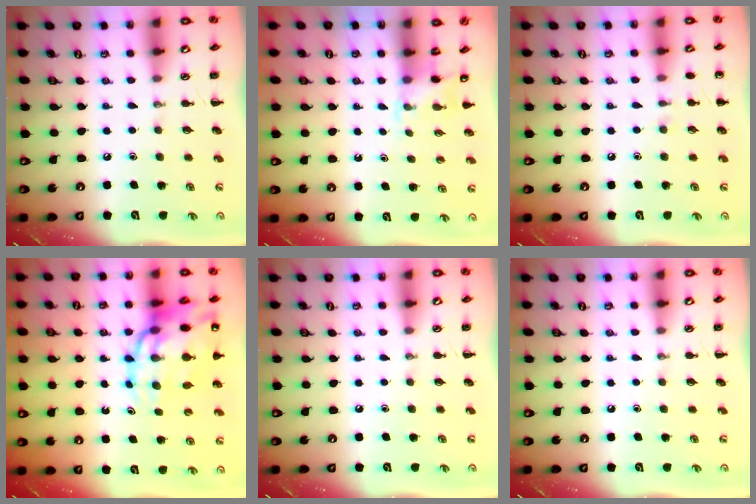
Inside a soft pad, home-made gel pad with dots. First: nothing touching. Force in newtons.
{"total": 2.5, "press": 2.4, "slide": 0.9}
{"total": 5.6, "press": 5.3, "slide": 1.7}
{"total": 19.3, "press": 18.7, "slide": 5.0}
{"total": 0.0}
{"total": 0.0}